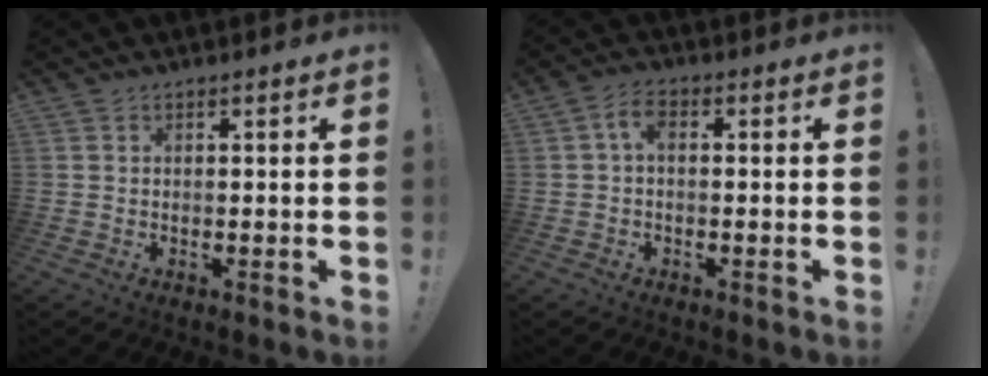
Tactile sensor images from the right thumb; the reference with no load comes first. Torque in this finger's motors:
{"motor_torque": [-0.02, 0.02, -0.04, 0.05, 0.02]}